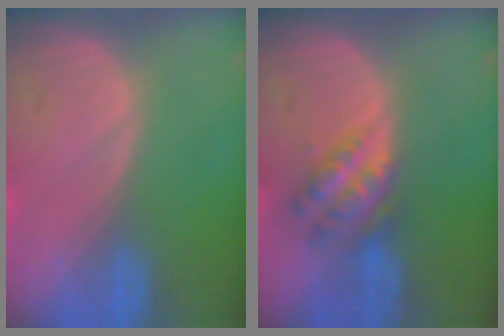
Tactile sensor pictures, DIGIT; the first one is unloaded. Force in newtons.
{"total": 6.0, "press": 5.2, "slide": 3.1}